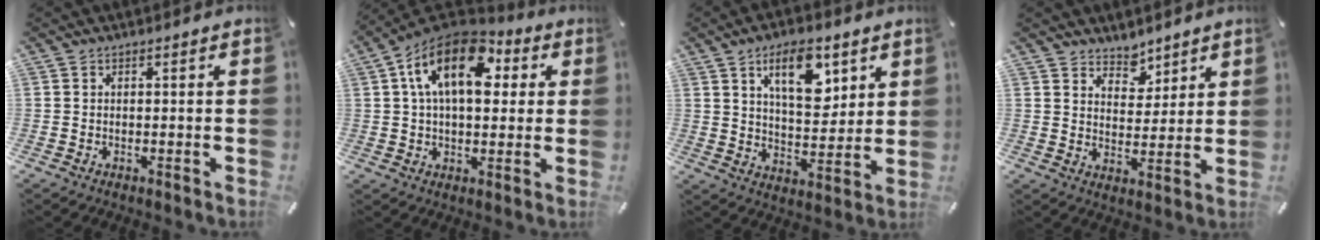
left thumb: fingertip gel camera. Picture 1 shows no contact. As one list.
[{"total": 16.2, "force": [5.3, 8.1, 13.0], "torque": [-0.212, -0.018, 0.088]}, {"total": 13.2, "force": [6.8, 6.8, 9.0], "torque": [-0.130, -0.022, 0.115]}, {"total": 5.9, "force": [4.8, 3.4, -0.4], "torque": [0.007, -0.037, 0.089]}]